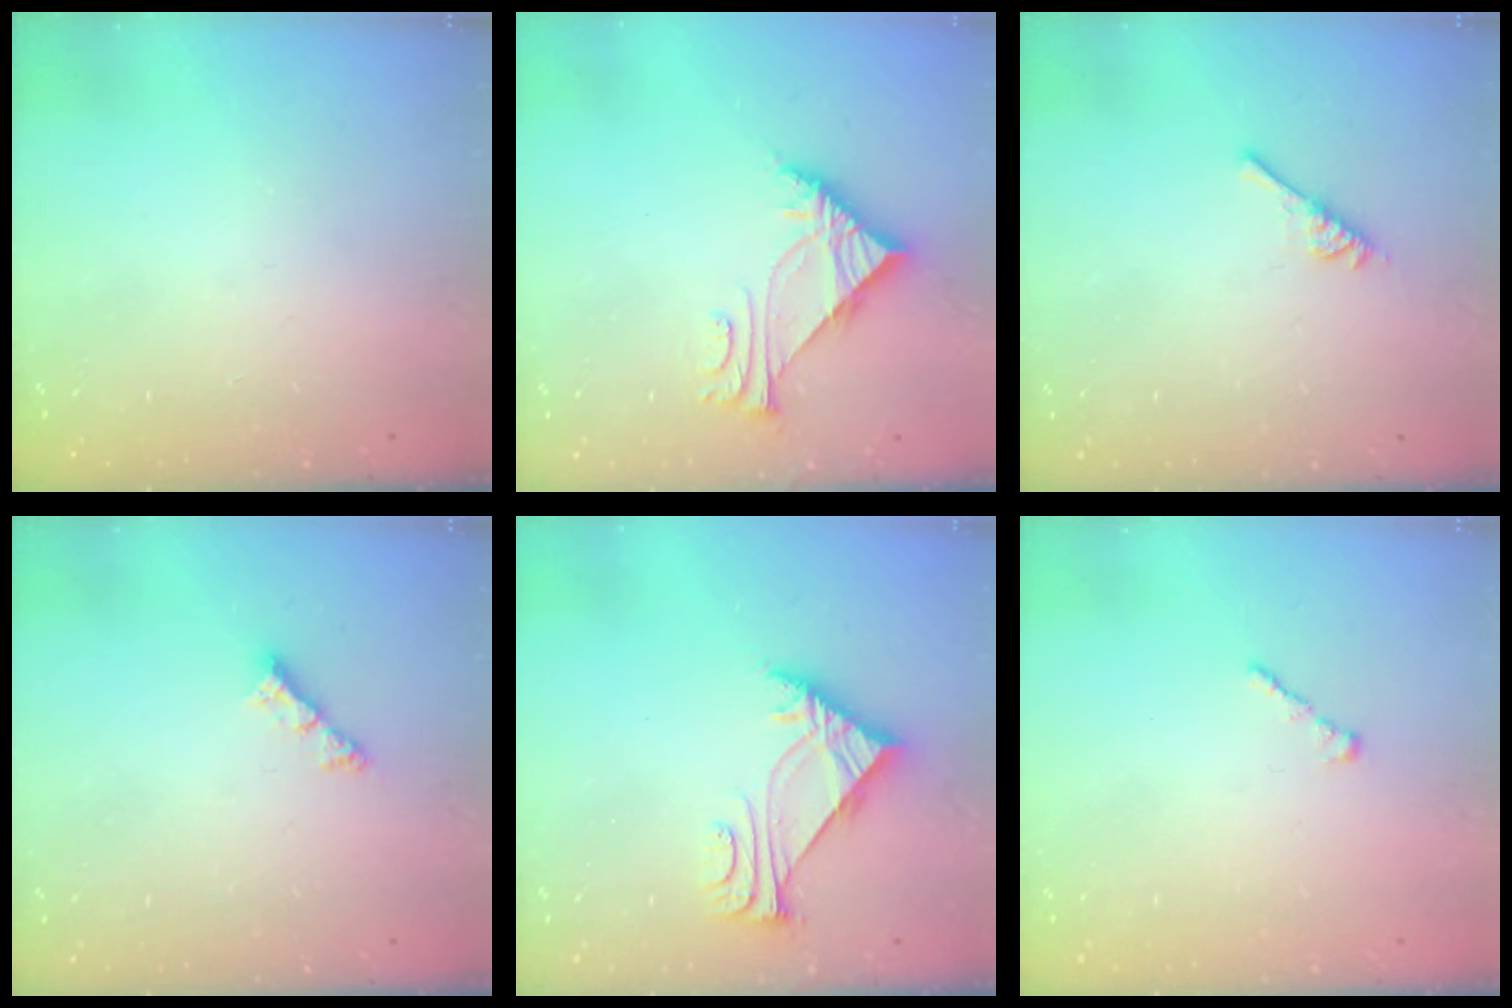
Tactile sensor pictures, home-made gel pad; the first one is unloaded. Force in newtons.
{"total": 6.5, "press": 6.5, "slide": 0.5}
{"total": 5.0, "press": 4.9, "slide": 0.8}
{"total": 4.2, "press": 4.2, "slide": 0.2}
{"total": 6.1, "press": 6.0, "slide": 1.2}
{"total": 1.4, "press": 1.3, "slide": 0.5}